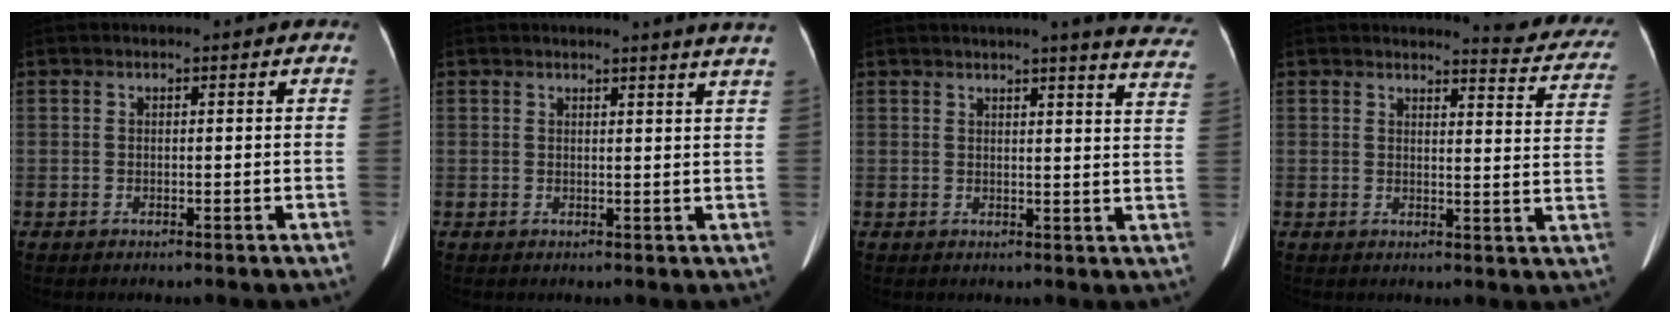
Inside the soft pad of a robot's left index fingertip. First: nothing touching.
{"total": 5.5, "force": [5.0, -1.1, 2.2], "torque": [-0.024, -0.014, 0.036]}
{"total": 14.4, "force": [13.1, 0.0, 6.1], "torque": [-0.061, -0.059, 0.128]}
{"total": 10.2, "force": [9.9, 1.1, 2.3], "torque": [-0.009, -0.052, 0.086]}